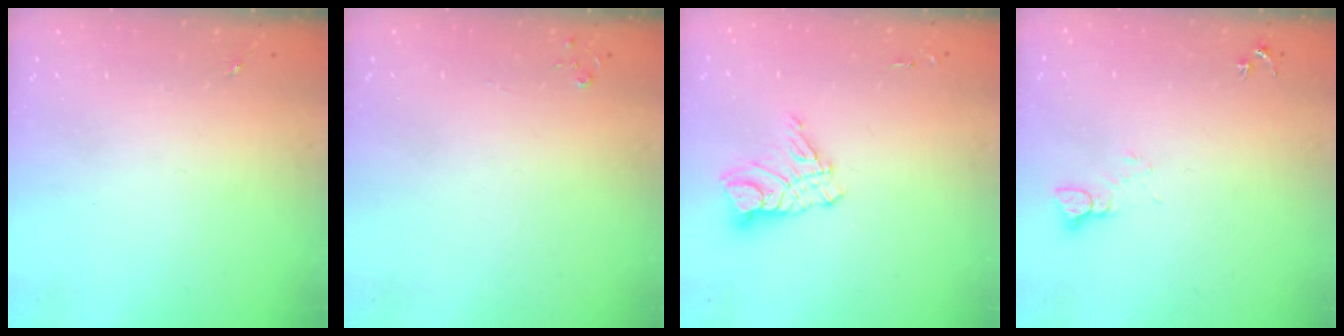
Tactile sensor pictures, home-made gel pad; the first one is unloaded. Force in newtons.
{"total": 2.7, "press": 2.7, "slide": 0.3}
{"total": 11.0, "press": 10.9, "slide": 1.0}
{"total": 4.2, "press": 4.1, "slide": 0.4}